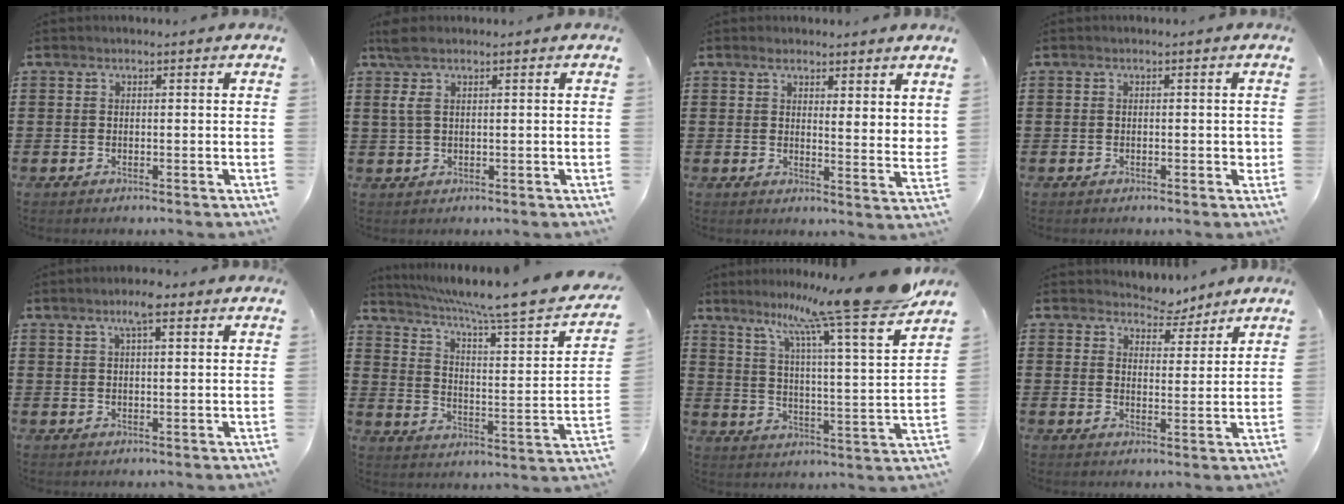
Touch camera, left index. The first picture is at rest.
{"total": 3.0, "force": [1.4, 1.1, 2.4], "torque": [-0.060, 0.003, 0.022]}
{"total": 2.9, "force": [2.7, 0.1, 1.0], "torque": [-0.025, -0.008, 0.047]}
{"total": 1.0, "force": [-0.3, 0.4, 0.8], "torque": [-0.015, 0.002, -0.006]}
{"total": 4.6, "force": [3.1, 0.9, 3.4], "torque": [-0.065, 0.004, 0.051]}
{"total": 7.1, "force": [5.6, -0.4, 4.4], "torque": [-0.100, -0.045, 0.082]}
{"total": 14.1, "force": [12.5, -1.0, 6.6], "torque": [-0.115, -0.097, 0.195]}
{"total": 4.3, "force": [4.2, 1.0, -0.2], "torque": [-0.006, -0.018, 0.075]}